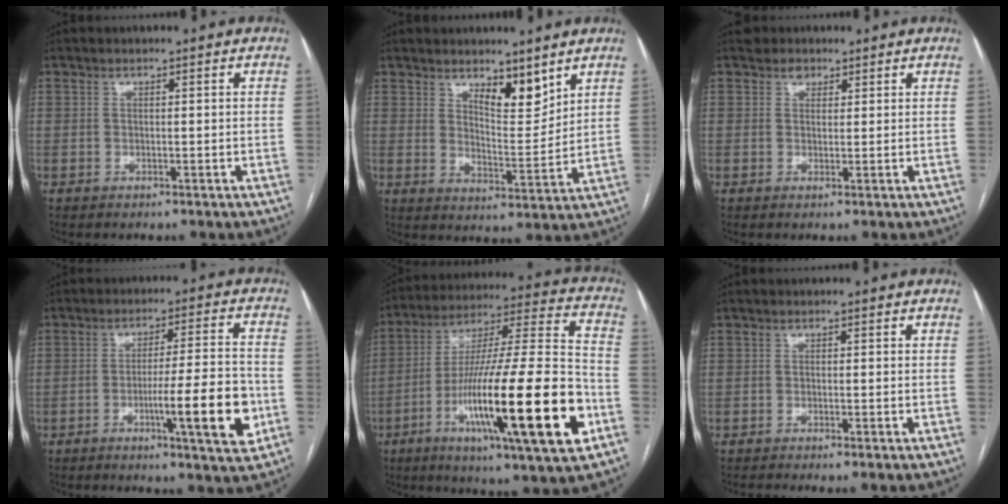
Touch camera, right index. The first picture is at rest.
{"total": 6.3, "force": [4.6, 2.0, 3.9], "torque": [-0.063, -0.017, 0.079]}
{"total": 2.4, "force": [1.5, 1.9, 0.2], "torque": [0.002, 0.007, 0.018]}
{"total": 11.7, "force": [-3.8, 0.4, 11.1], "torque": [-0.168, -0.007, -0.058]}
{"total": 27.5, "force": [-9.4, 1.8, 25.8], "torque": [-0.410, -0.030, -0.157]}
{"total": 0.7, "force": [-0.4, -0.1, 0.5], "torque": [-0.012, 0.000, -0.009]}